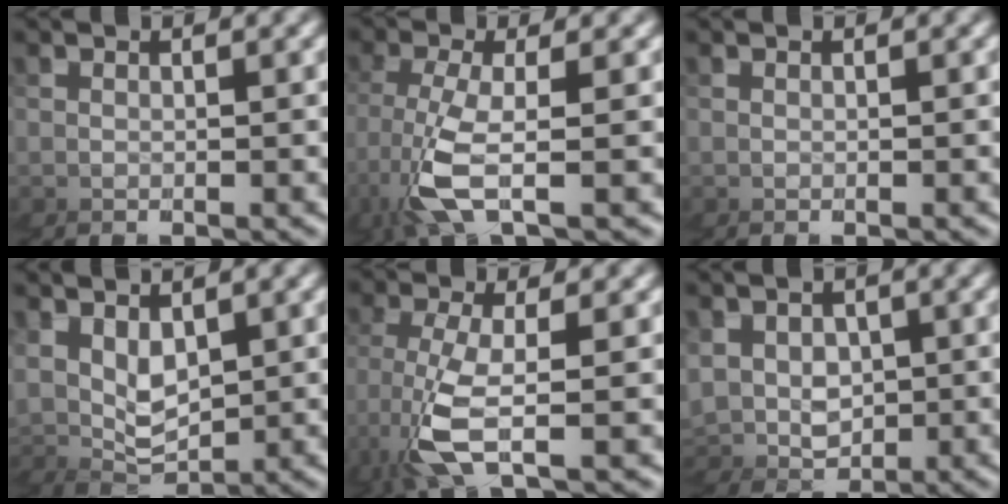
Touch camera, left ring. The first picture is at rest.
{"total": 2.1, "force": [-1.4, -1.5, 0.5], "torque": [-0.060, -0.001, -0.017]}
{"total": 0.0}
{"total": 4.2, "force": [2.0, 3.6, 1.0], "torque": [-0.065, 0.013, 0.016]}
{"total": 2.1, "force": [-1.3, -1.2, 1.0], "torque": [-0.068, -0.002, -0.015]}
{"total": 5.0, "force": [0.4, 4.9, -0.9], "torque": [-0.037, -0.011, 0.001]}